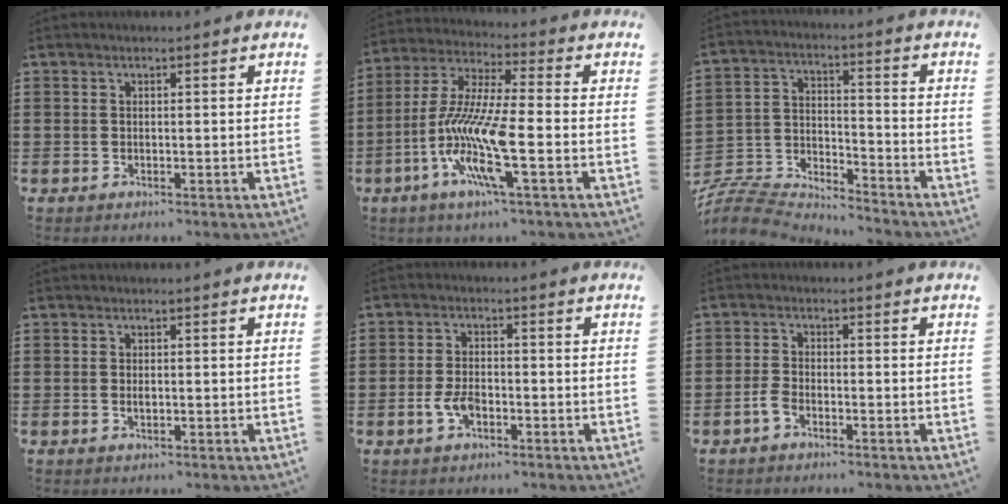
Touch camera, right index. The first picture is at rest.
{"total": 12.0, "force": [-4.5, 1.7, 11.0], "torque": [-0.248, -0.018, -0.096]}
{"total": 7.2, "force": [-7.0, 1.3, 0.9], "torque": [-0.035, -0.001, -0.144]}
{"total": 0.9, "force": [0.0, 0.4, 0.8], "torque": [-0.017, 0.000, -0.001]}
{"total": 3.9, "force": [-1.4, 2.1, 3.0], "torque": [-0.074, -0.004, -0.030]}
{"total": 2.3, "force": [-1.5, 0.9, 1.5], "torque": [-0.042, -0.002, -0.033]}